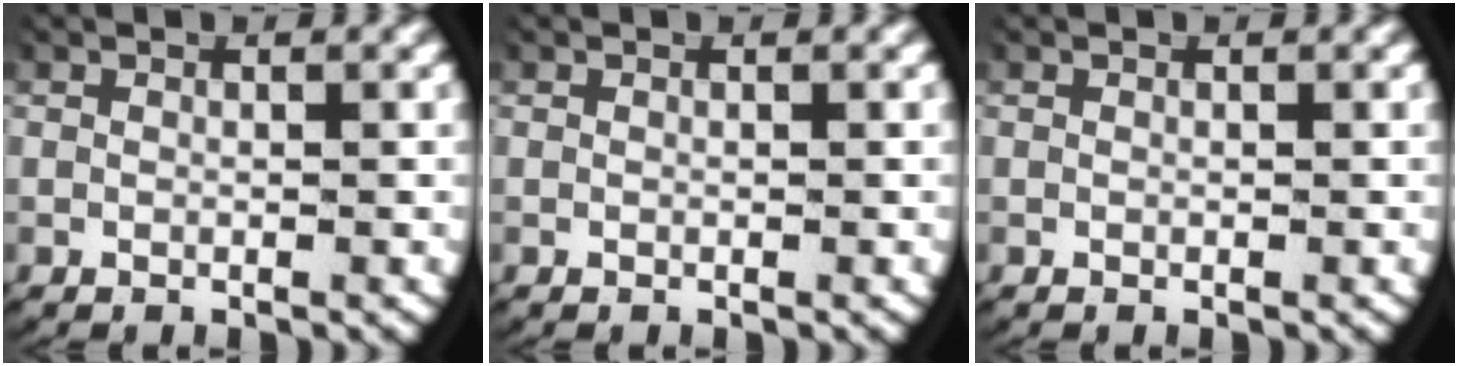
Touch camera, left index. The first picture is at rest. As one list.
[{"total": 0.0}, {"total": 0.0}]